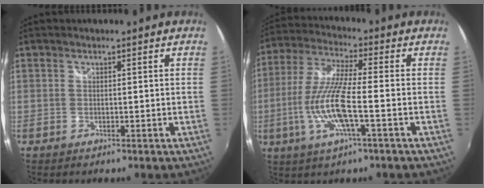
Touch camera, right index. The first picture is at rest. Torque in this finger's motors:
{"motor_torque": [0.42, -0.17, 0.58, 0.21]}